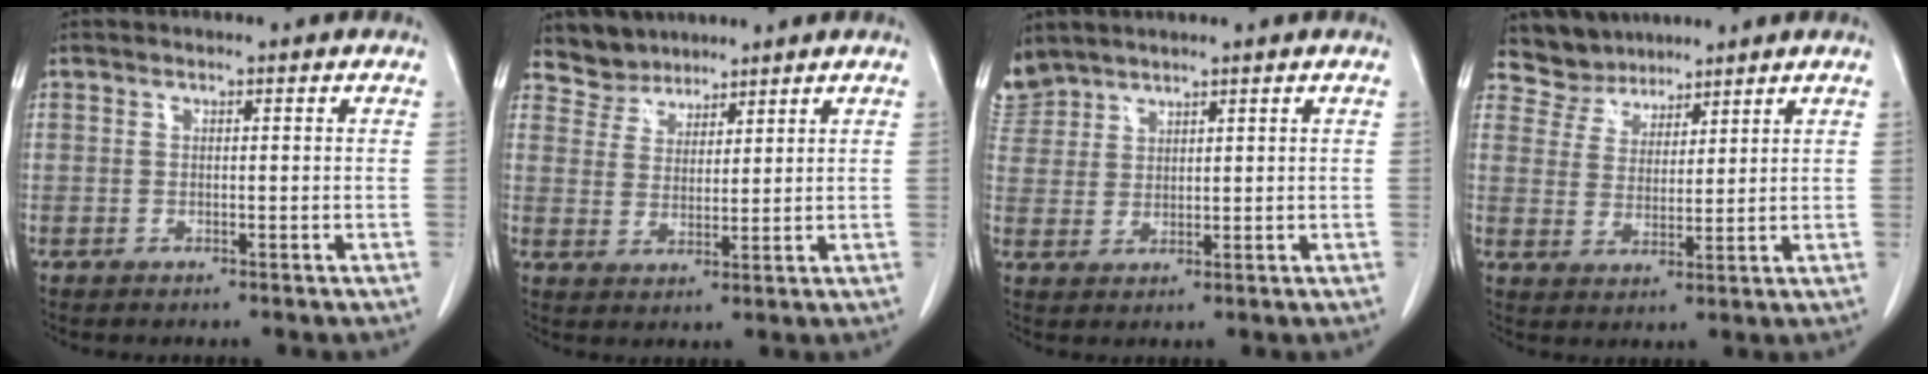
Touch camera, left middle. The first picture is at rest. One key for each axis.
{"total": 4.6, "fx": 4.2, "fy": 1.9, "fz": -0.5, "tx": 0.010, "ty": 0.007, "tz": 0.081}
{"total": 4.8, "fx": 4.5, "fy": 1.7, "fz": 0.0, "tx": -0.008, "ty": 0.011, "tz": 0.100}
{"total": 5.0, "fx": 4.6, "fy": 1.9, "fz": -0.6, "tx": 0.009, "ty": 0.008, "tz": 0.092}